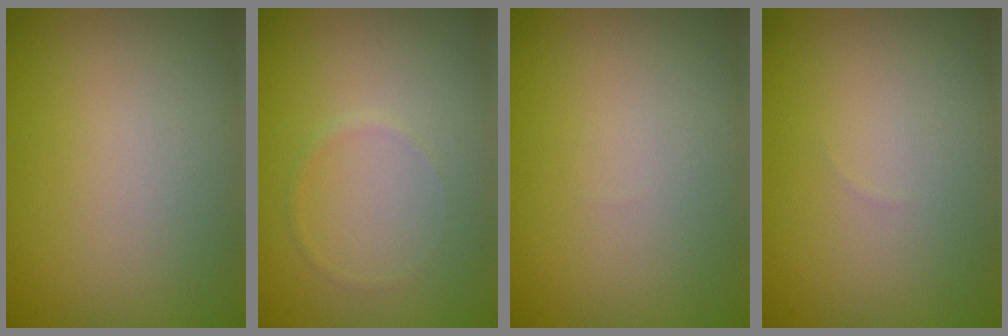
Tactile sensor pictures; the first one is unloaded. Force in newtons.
{"total": 0.5, "press": 0.5, "slide": 0.1}
{"total": 0.0}
{"total": 0.0}